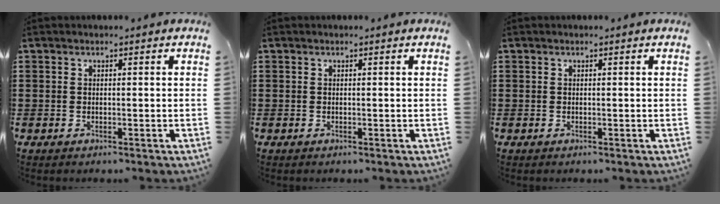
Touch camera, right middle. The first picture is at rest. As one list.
[{"total": 0.0}, {"total": 0.0}]